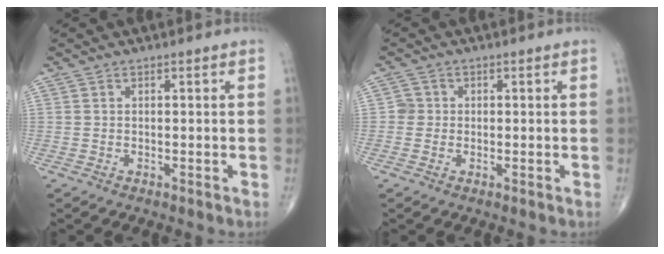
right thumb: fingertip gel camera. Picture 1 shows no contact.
{"total": 1.8, "force": [-0.1, 1.8, 0.3], "torque": [0.007, 0.006, -0.006]}